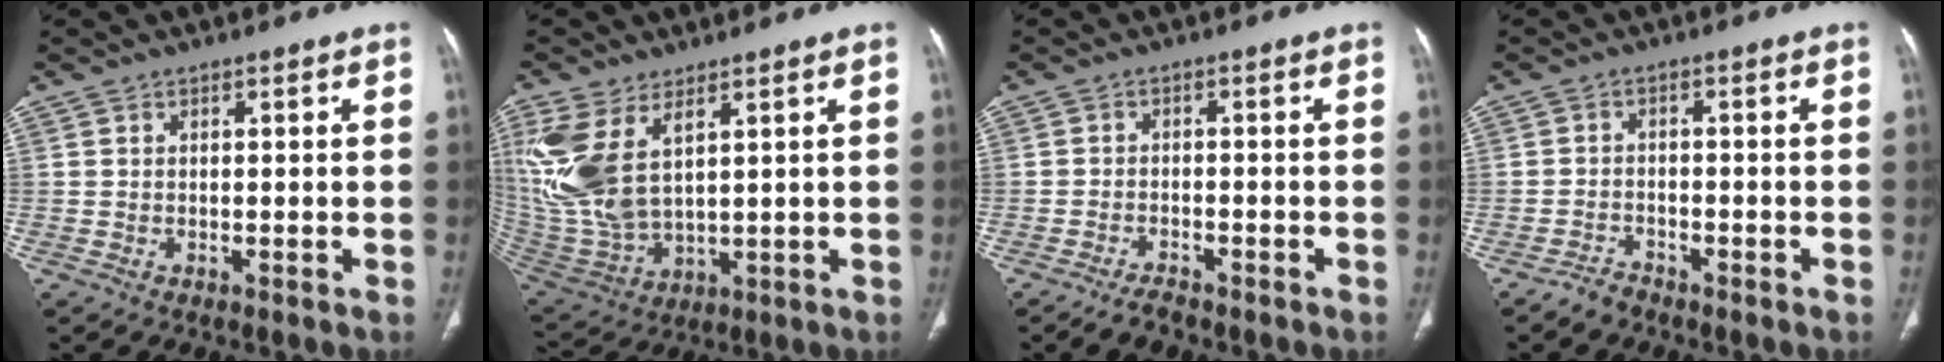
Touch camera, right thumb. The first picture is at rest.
{"total": 14.8, "force": [5.6, 7.6, 11.4], "torque": [-0.260, -0.015, 0.135]}
{"total": 3.2, "force": [-2.7, 1.1, 1.3], "torque": [-0.030, 0.010, -0.045]}
{"total": 2.6, "force": [-2.3, 1.1, 0.4], "torque": [-0.014, 0.011, -0.040]}